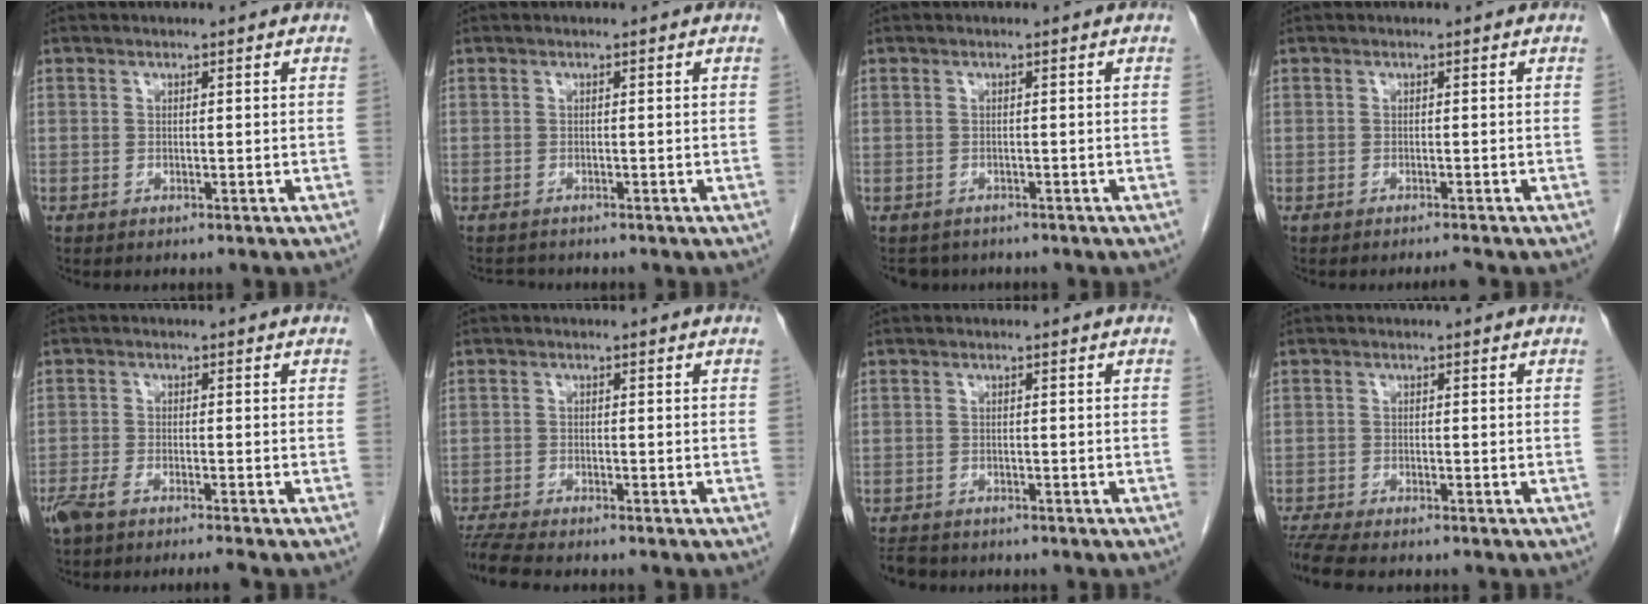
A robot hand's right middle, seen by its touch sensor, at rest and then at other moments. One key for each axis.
{"total": 1.4, "fx": -1.4, "fy": 0.4, "fz": 0.0, "tx": -0.008, "ty": -0.008, "tz": -0.021}
{"total": 2.9, "fx": -2.5, "fy": 1.4, "fz": 0.0, "tx": -0.006, "ty": -0.003, "tz": -0.036}
{"total": 1.2, "fx": -1.1, "fy": -0.3, "fz": 0.4, "tx": -0.011, "ty": -0.004, "tz": -0.017}
{"total": 5.0, "fx": -4.1, "fy": 0.3, "fz": 3.0, "tx": -0.055, "ty": -0.006, "tz": -0.072}
{"total": 6.0, "fx": -5.5, "fy": 0.3, "fz": 2.5, "tx": -0.053, "ty": -0.019, "tz": -0.093}
{"total": 3.3, "fx": -3.1, "fy": 1.0, "fz": 0.6, "tx": -0.015, "ty": -0.011, "tz": -0.050}
{"total": 5.7, "fx": -5.0, "fy": 0.6, "fz": 2.7, "tx": -0.054, "ty": -0.015, "tz": -0.085}